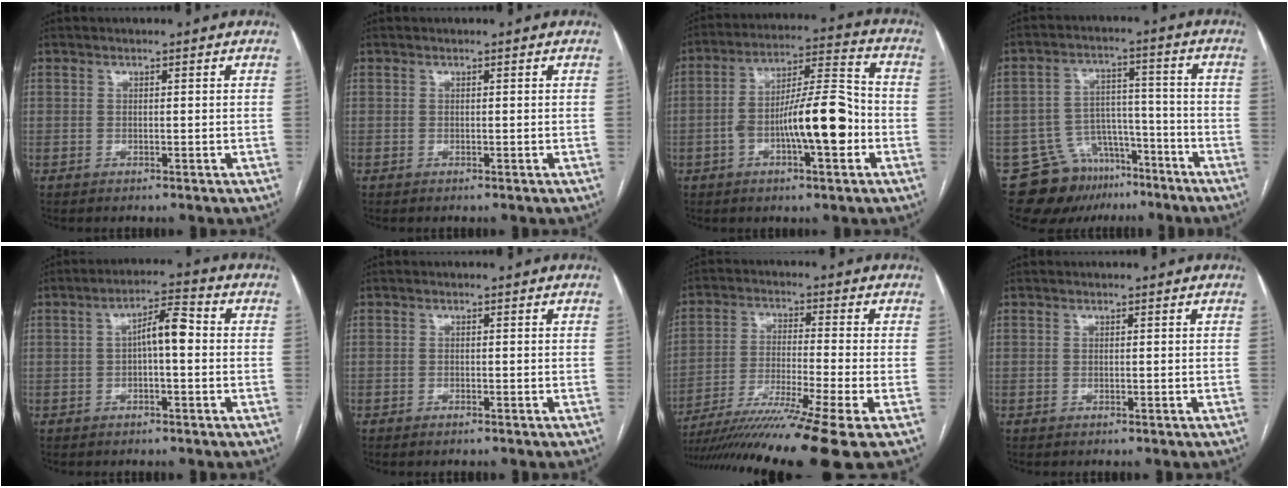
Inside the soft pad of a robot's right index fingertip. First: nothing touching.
{"total": 0.0}
{"total": 13.2, "force": [-3.3, 2.8, 12.4], "torque": [-0.216, 0.021, -0.053]}
{"total": 11.1, "force": [-7.8, 7.4, 2.4], "torque": [-0.034, 0.053, -0.117]}
{"total": 5.6, "force": [0.1, 1.5, 5.3], "torque": [-0.091, 0.023, 0.000]}
{"total": 0.6, "force": [-0.5, 0.2, 0.2], "torque": [-0.007, -0.001, -0.008]}
{"total": 16.0, "force": [-12.1, -2.4, 10.2], "torque": [-0.168, -0.035, -0.206]}
{"total": 0.0}